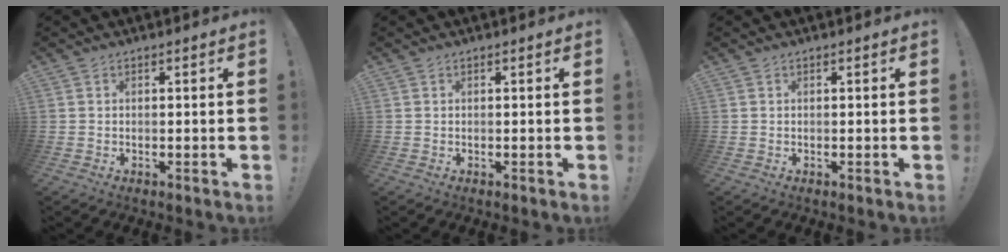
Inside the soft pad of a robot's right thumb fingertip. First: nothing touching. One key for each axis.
{"total": 0.0}
{"total": 0.0}